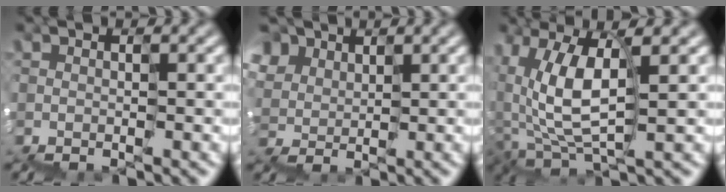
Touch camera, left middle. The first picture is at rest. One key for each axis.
{"total": 3.9, "fx": 2.9, "fy": 2.0, "fz": -1.7, "tx": 0.025, "ty": 0.024, "tz": 0.049}
{"total": 4.9, "fx": 1.7, "fy": 2.7, "fz": 3.6, "tx": -0.099, "ty": 0.017, "tz": 0.030}